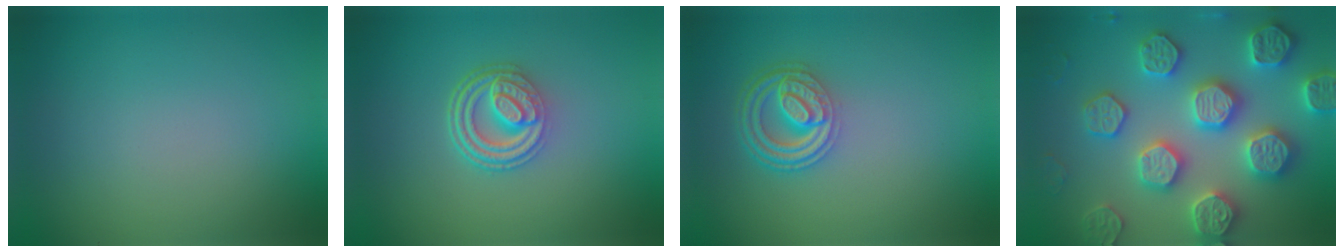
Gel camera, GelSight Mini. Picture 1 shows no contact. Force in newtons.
{"total": 4.8, "press": 3.4, "slide": 3.3}
{"total": 4.6, "press": 3.5, "slide": 3.0}
{"total": 7.6, "press": 7.4, "slide": 1.7}